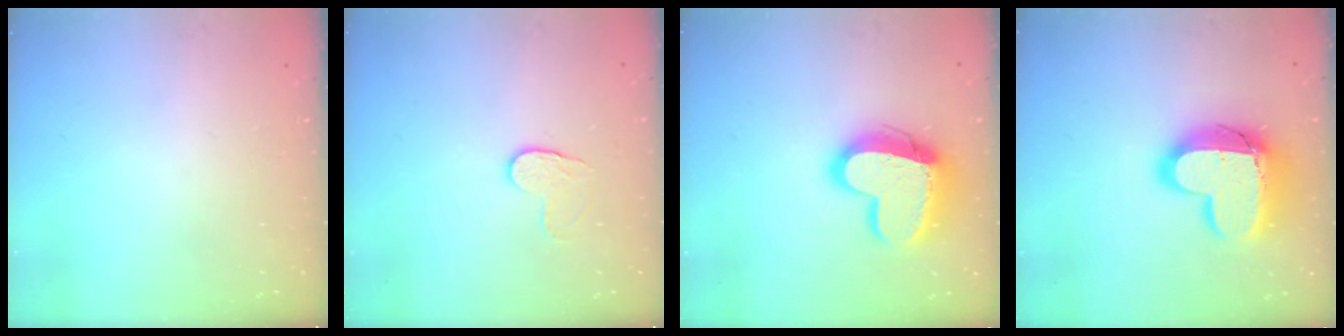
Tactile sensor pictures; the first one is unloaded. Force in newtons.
{"total": 4.3, "press": 4.3, "slide": 0.4}
{"total": 16.9, "press": 16.8, "slide": 1.5}
{"total": 18.5, "press": 18.5, "slide": 1.2}